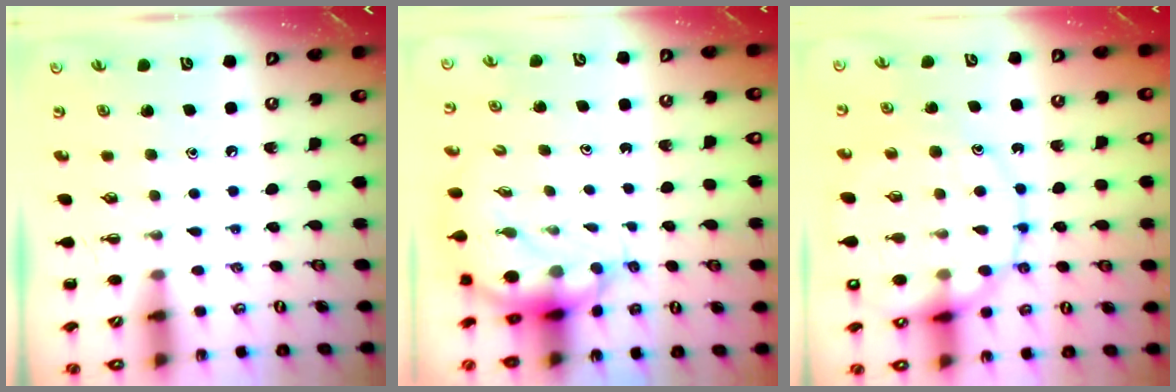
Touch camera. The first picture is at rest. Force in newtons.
{"total": 5.6, "press": 5.5, "slide": 1.3}
{"total": 15.2, "press": 15.0, "slide": 2.4}